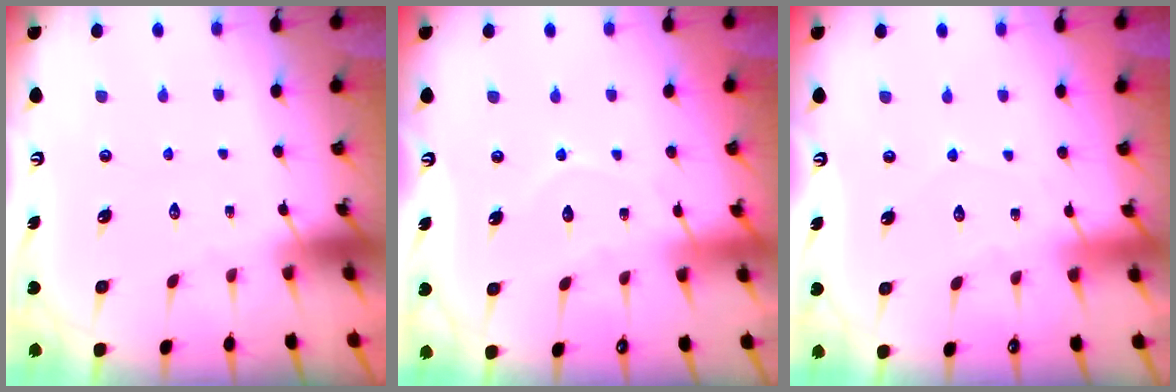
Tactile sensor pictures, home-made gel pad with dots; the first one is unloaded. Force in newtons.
{"total": 5.6, "press": 5.6, "slide": 0.6}
{"total": 3.0, "press": 2.9, "slide": 0.4}